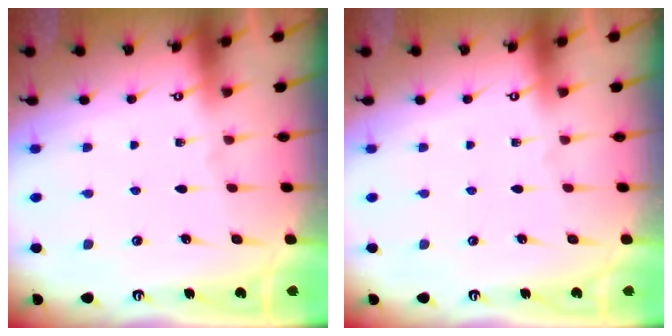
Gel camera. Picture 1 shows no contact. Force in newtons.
{"total": 0.0}